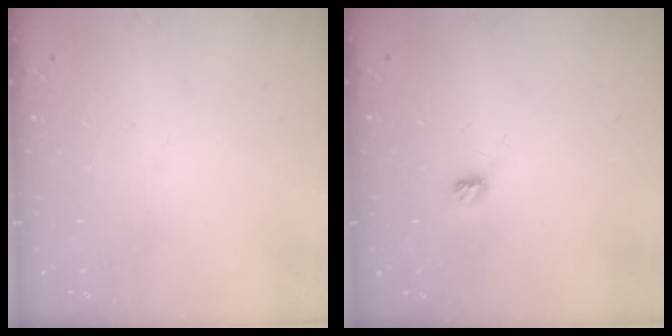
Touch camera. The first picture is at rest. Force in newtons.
{"total": 3.3, "press": 3.3, "slide": 0.4}